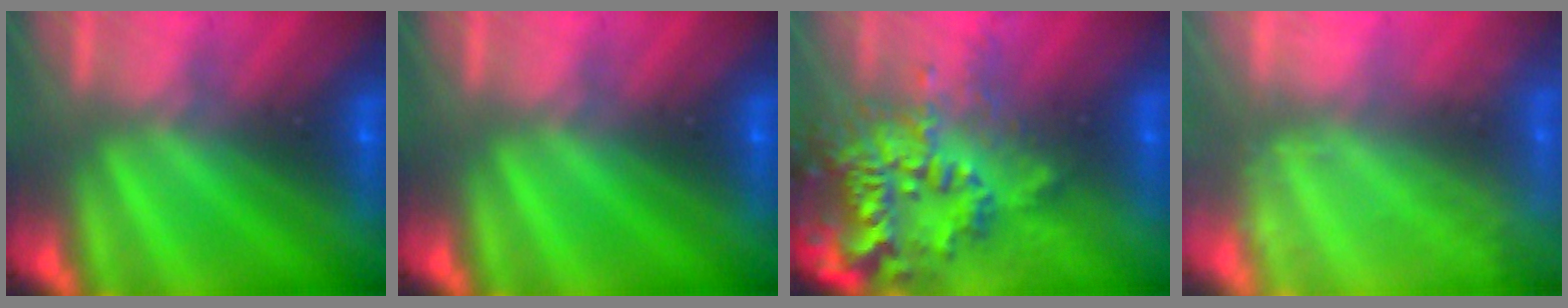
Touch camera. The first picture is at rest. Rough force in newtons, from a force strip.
{"total": 0.0}
{"total": 8.3}
{"total": 2.2}